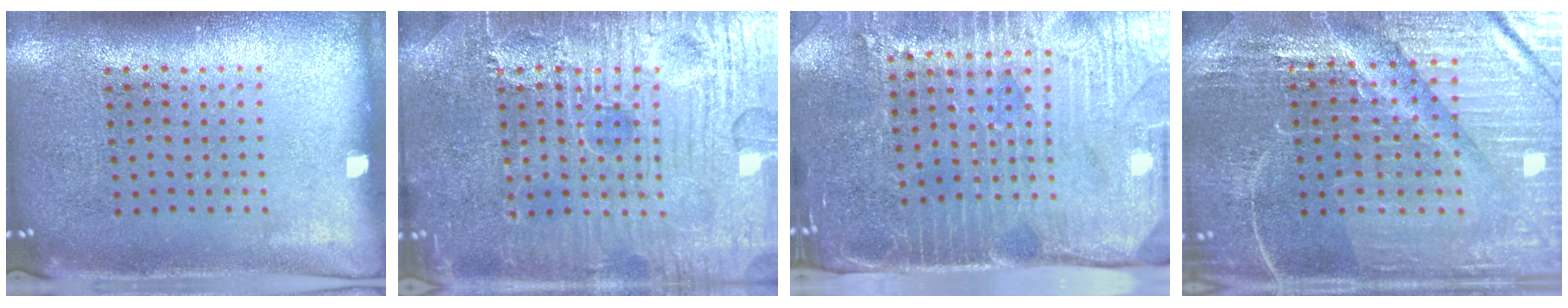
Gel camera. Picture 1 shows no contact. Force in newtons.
{"total": 7.8, "press": 7.7, "slide": 0.9}
{"total": 4.4, "press": 3.8, "slide": 2.3}
{"total": 4.5, "press": 4.4, "slide": 1.3}